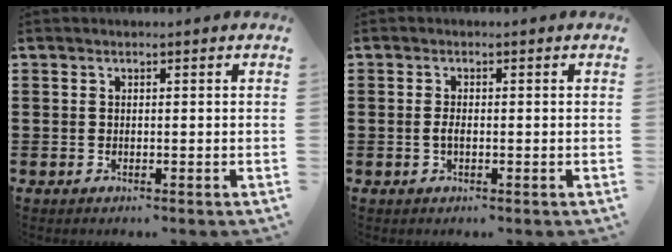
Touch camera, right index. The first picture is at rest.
{"total": 1.5, "force": [-0.3, 0.5, 1.4], "torque": [-0.034, -0.005, -0.008]}